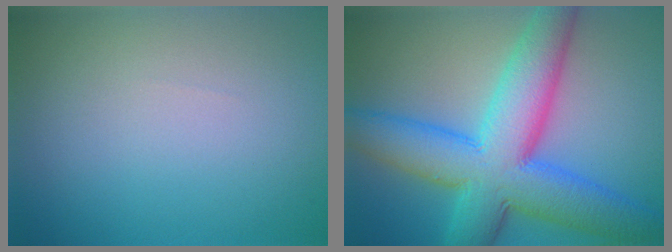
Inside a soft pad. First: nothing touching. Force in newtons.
{"total": 11.6, "press": 11.6, "slide": 0.3}